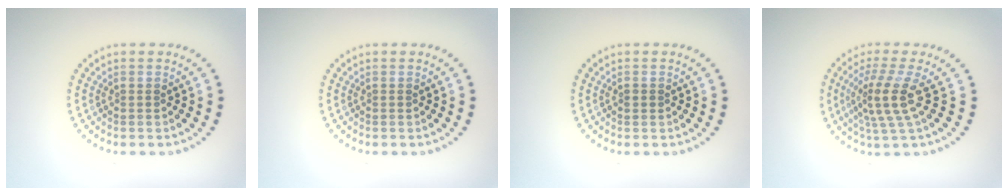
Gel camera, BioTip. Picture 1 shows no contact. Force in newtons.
{"total": 0.0}
{"total": 0.8, "press": 0.8, "slide": 0.2}
{"total": 4.0, "press": 3.0, "slide": 2.7}